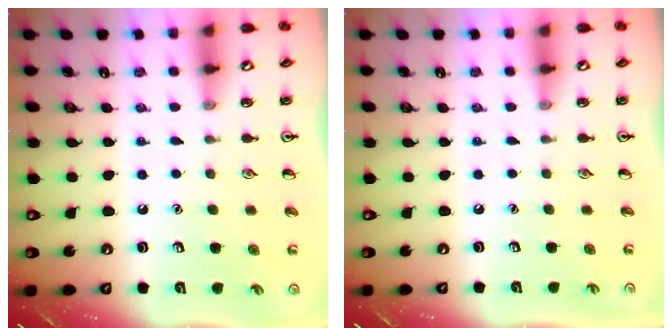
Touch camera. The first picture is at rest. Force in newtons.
{"total": 0.0}